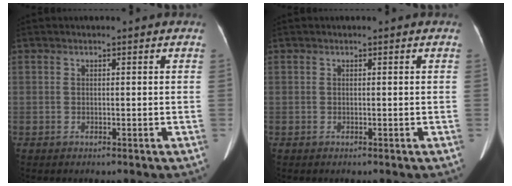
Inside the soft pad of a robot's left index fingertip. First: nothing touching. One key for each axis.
{"total": 0.0}